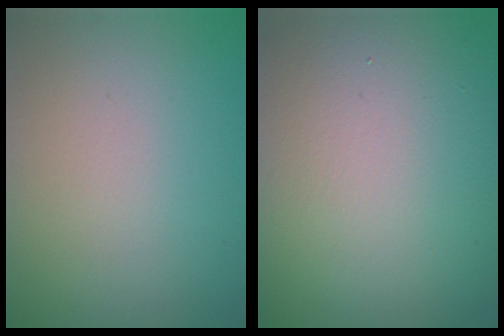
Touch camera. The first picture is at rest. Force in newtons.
{"total": 18.7, "press": 18.7, "slide": 1.0}